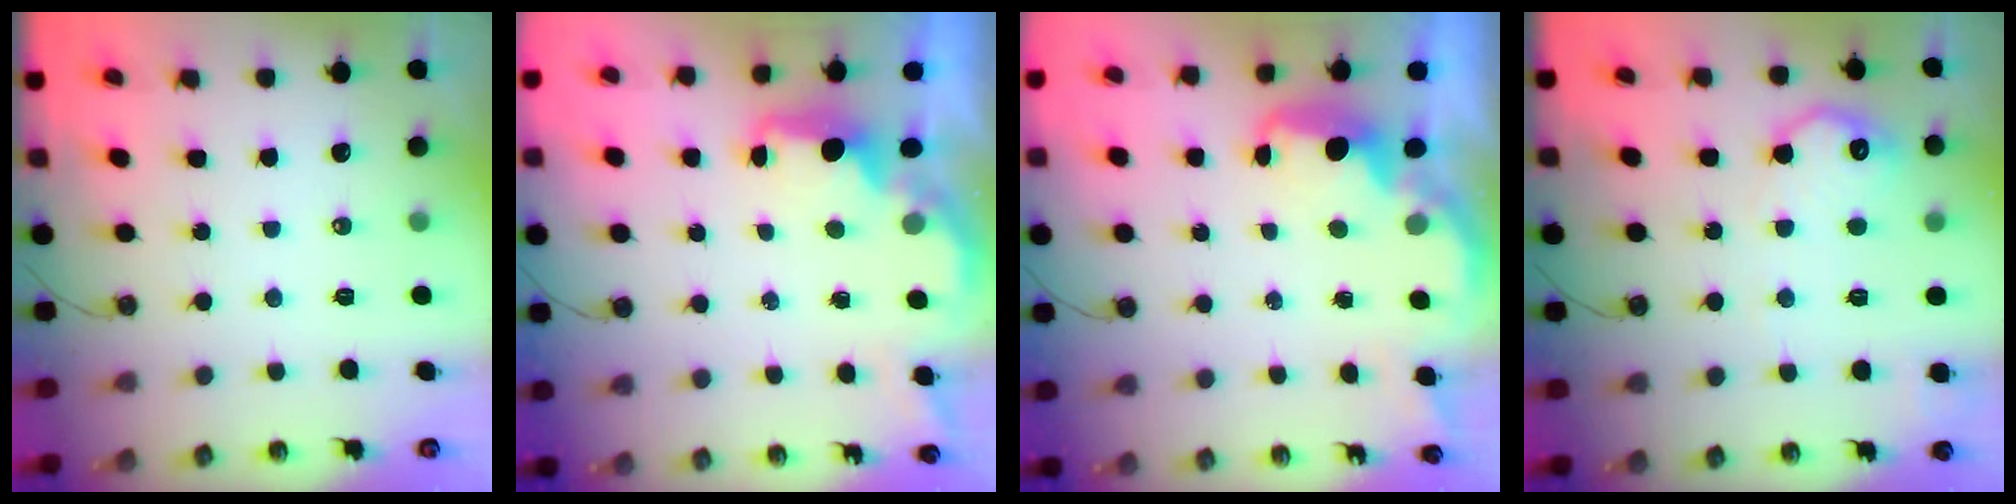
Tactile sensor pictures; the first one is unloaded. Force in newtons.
{"total": 2.1, "press": 2.0, "slide": 0.8}
{"total": 3.0, "press": 2.9, "slide": 0.6}
{"total": 10.8, "press": 10.8, "slide": 0.4}